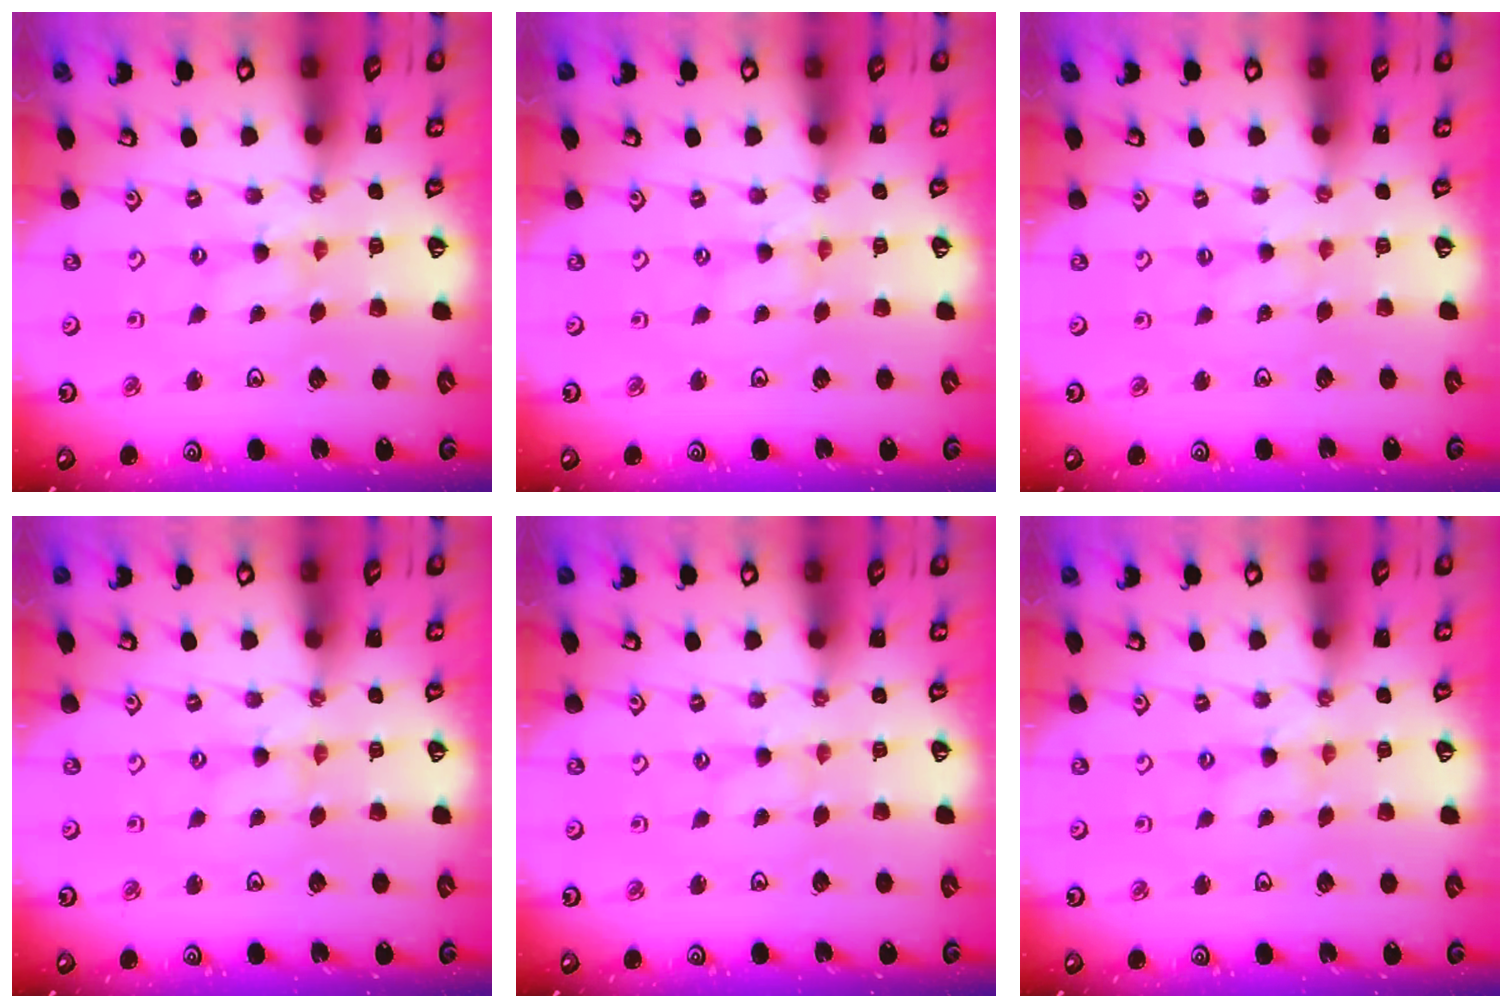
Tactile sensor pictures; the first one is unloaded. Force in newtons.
{"total": 0.0}
{"total": 1.4, "press": 1.4, "slide": 0.3}
{"total": 0.8, "press": 0.8, "slide": 0.1}
{"total": 0.6, "press": 0.6, "slide": 0.2}
{"total": 1.1, "press": 1.1, "slide": 0.2}